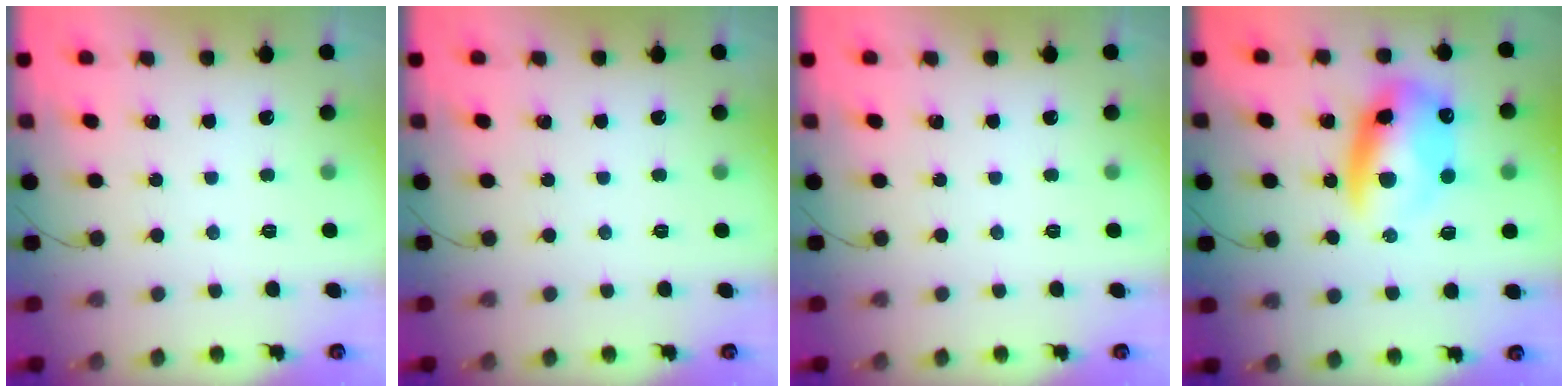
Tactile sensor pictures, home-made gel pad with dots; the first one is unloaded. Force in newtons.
{"total": 0.0}
{"total": 0.0}
{"total": 14.4, "press": 14.0, "slide": 3.4}